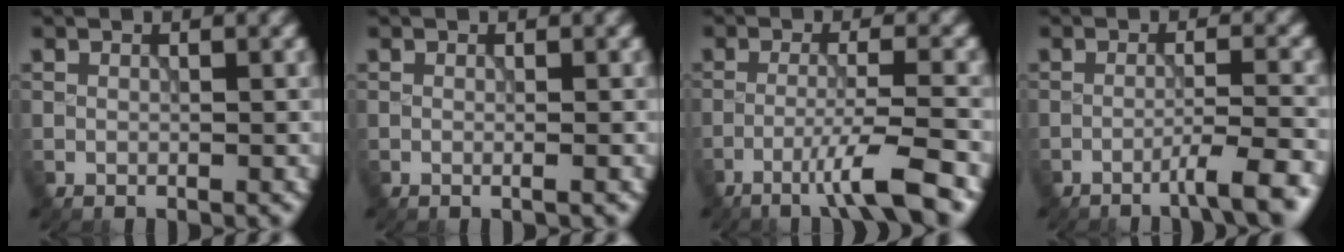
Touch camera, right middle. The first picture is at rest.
{"total": 0.9, "force": [0.1, 0.4, 0.8], "torque": [-0.010, -0.004, -0.006]}
{"total": 5.5, "force": [-3.2, 0.3, 4.4], "torque": [-0.075, 0.006, -0.064]}
{"total": 4.4, "force": [-2.7, 0.5, 3.4], "torque": [-0.042, 0.011, -0.053]}